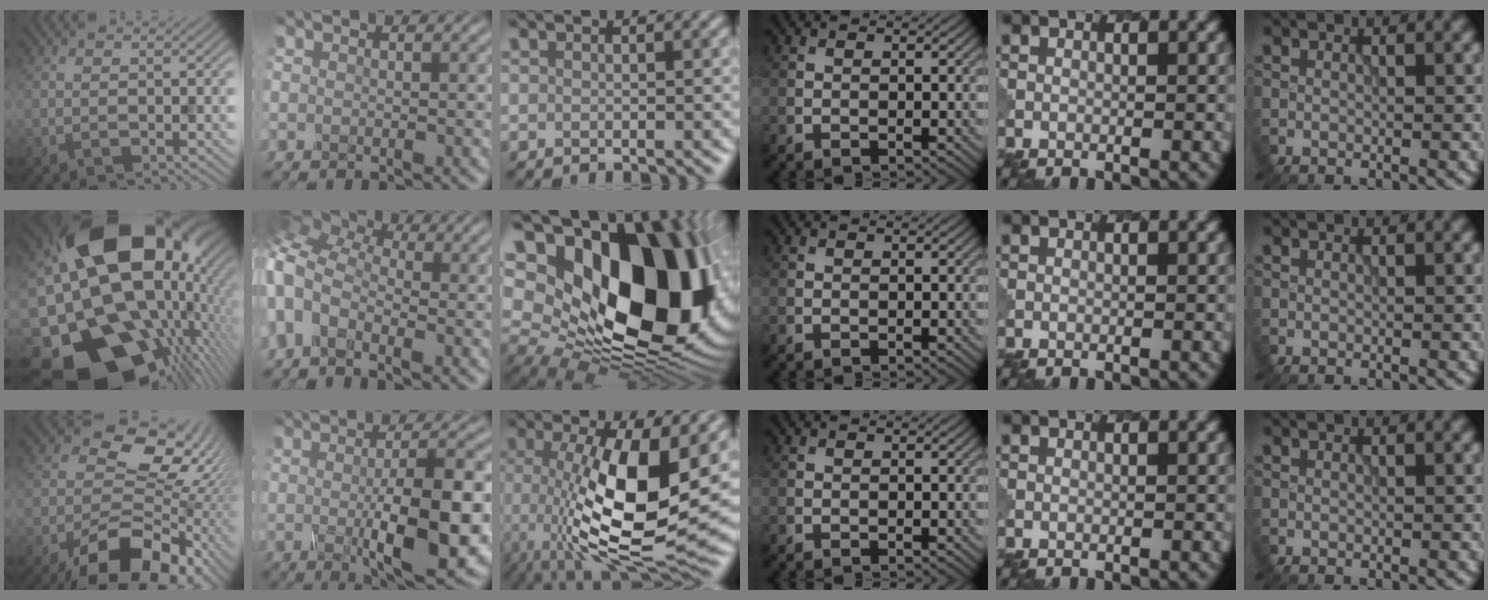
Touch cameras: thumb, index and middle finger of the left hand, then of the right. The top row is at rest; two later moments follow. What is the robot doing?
{"motion": "dispense", "object": "glue stick"}